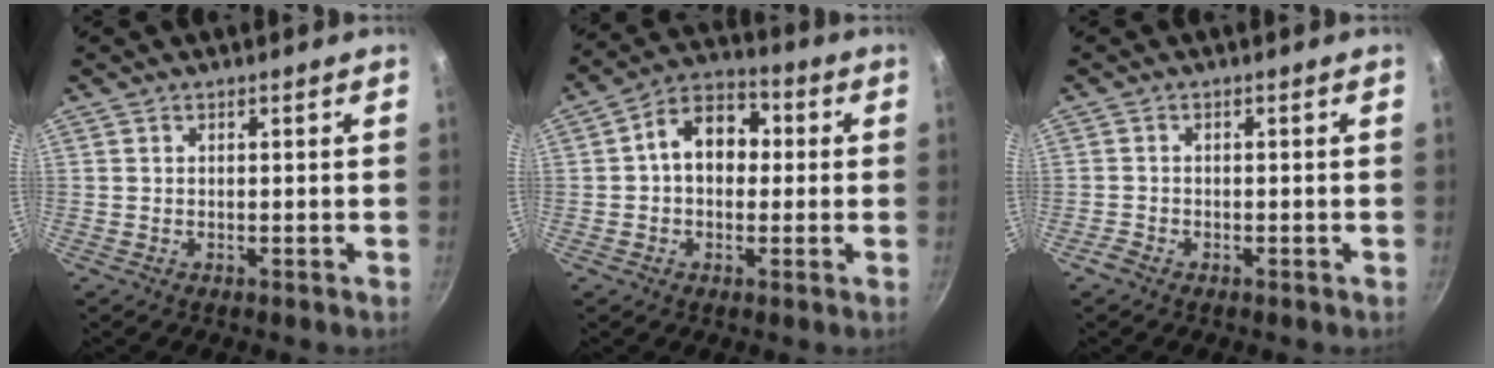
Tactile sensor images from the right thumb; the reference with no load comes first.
{"total": 10.6, "force": [0.9, 7.8, 7.1], "torque": [-0.066, 0.030, -0.006]}
{"total": 1.8, "force": [-1.3, 1.1, 0.7], "torque": [-0.019, 0.009, -0.027]}